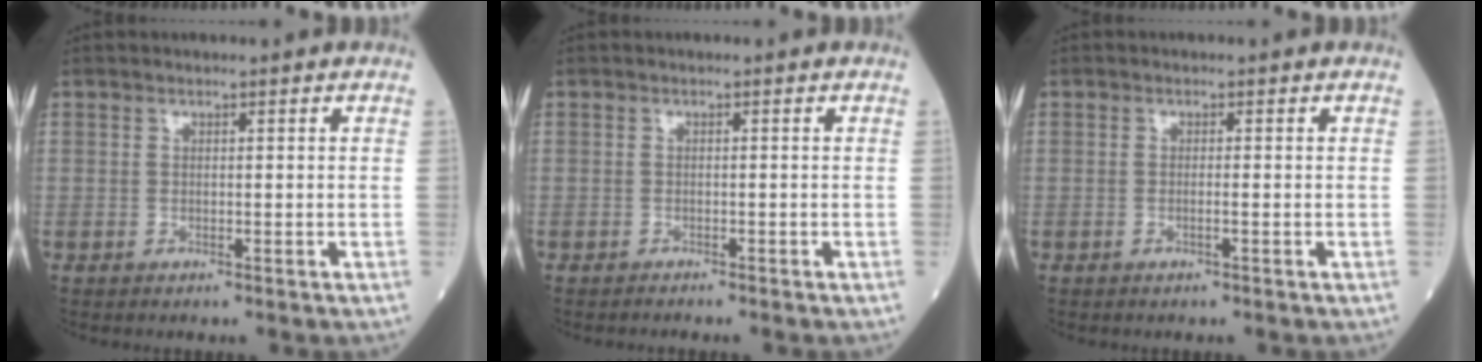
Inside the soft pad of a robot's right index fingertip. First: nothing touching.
{"total": 0.7, "force": [-0.7, -0.1, 0.1], "torque": [0.003, 0.000, -0.012]}
{"total": 1.0, "force": [-0.3, -0.1, 0.9], "torque": [-0.019, -0.001, -0.006]}